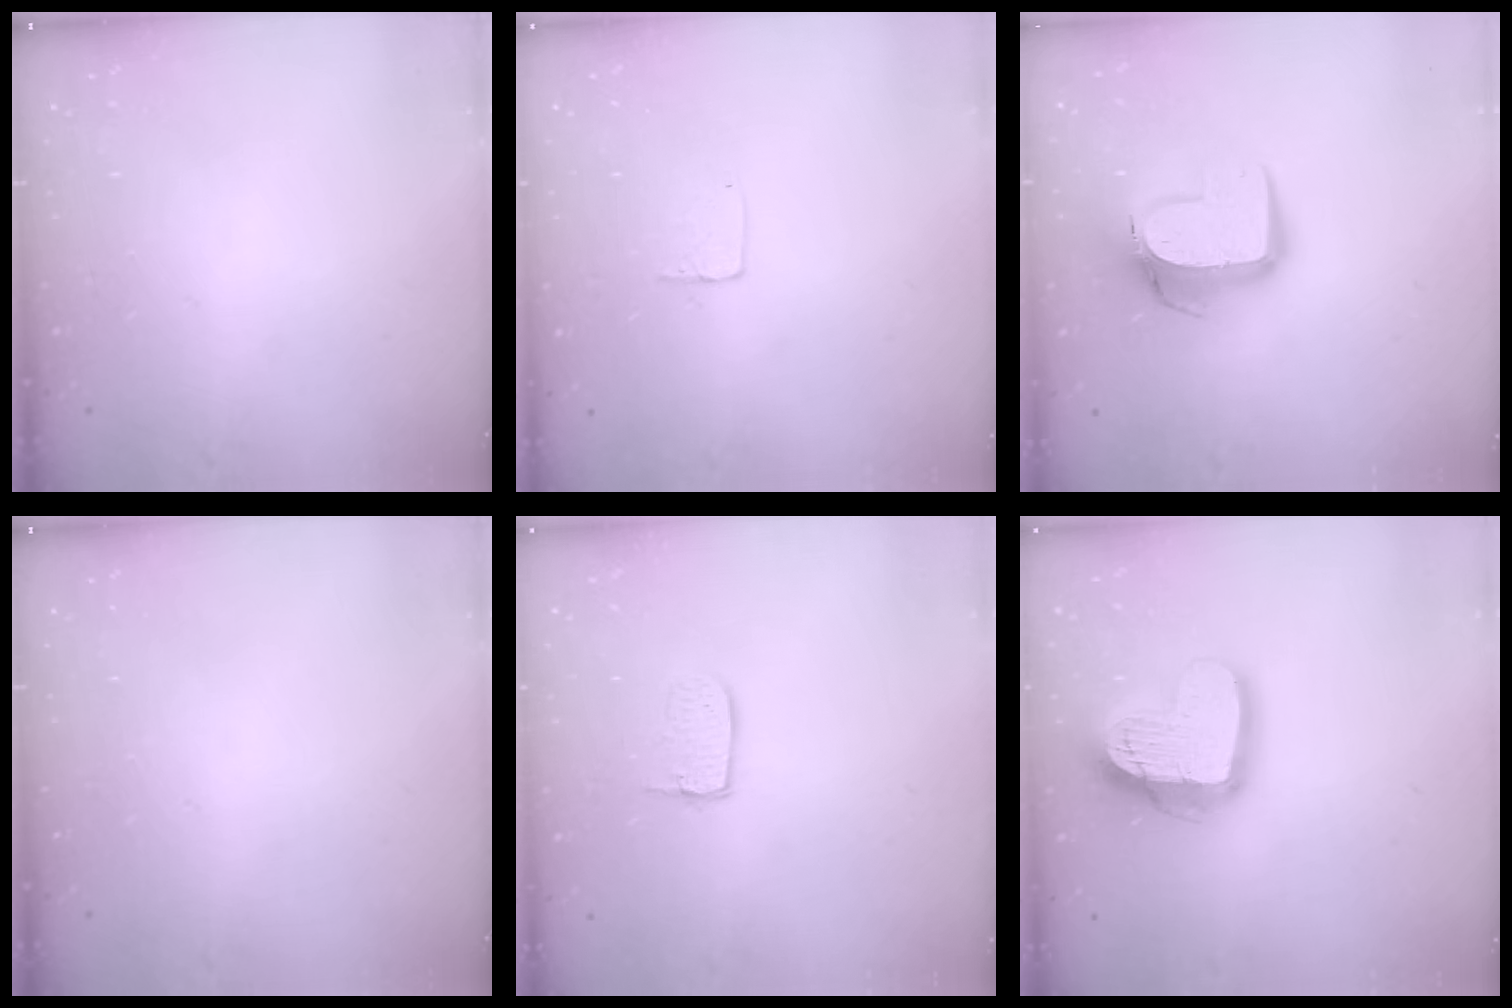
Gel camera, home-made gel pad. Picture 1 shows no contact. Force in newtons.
{"total": 3.6, "press": 3.6, "slide": 0.2}
{"total": 13.5, "press": 13.4, "slide": 1.3}
{"total": 0.0}
{"total": 6.3, "press": 6.3, "slide": 0.5}
{"total": 17.4, "press": 17.3, "slide": 1.5}